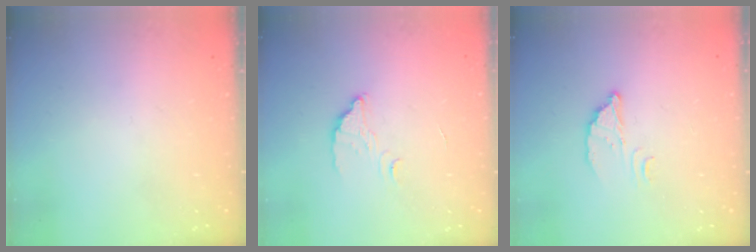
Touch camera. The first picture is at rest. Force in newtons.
{"total": 2.9, "press": 2.9, "slide": 0.3}
{"total": 3.2, "press": 3.2, "slide": 0.2}